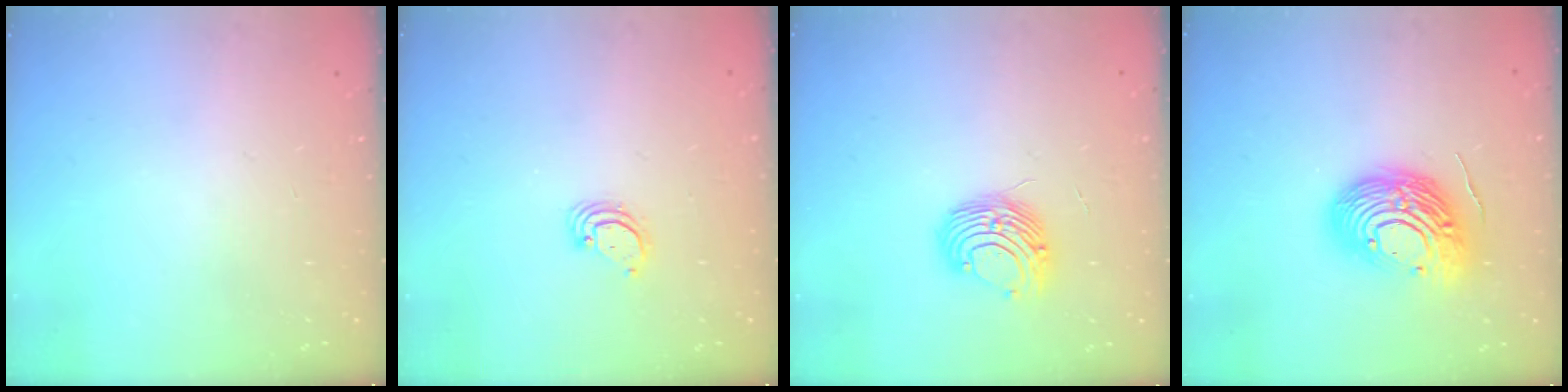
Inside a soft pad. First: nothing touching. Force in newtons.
{"total": 2.9, "press": 2.9, "slide": 0.3}
{"total": 11.4, "press": 11.3, "slide": 1.1}
{"total": 15.3, "press": 15.1, "slide": 2.2}